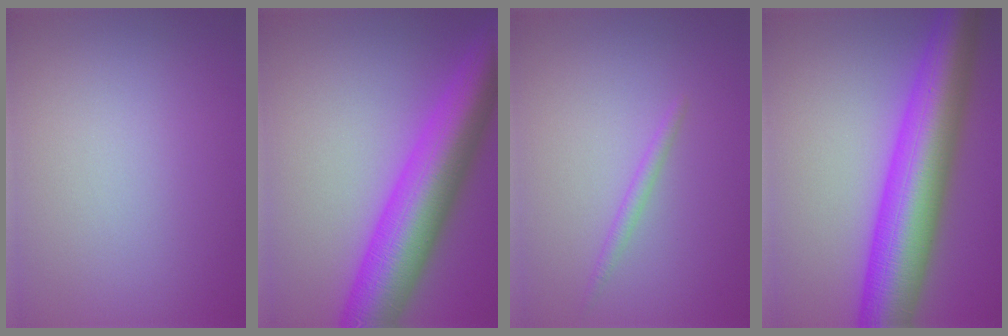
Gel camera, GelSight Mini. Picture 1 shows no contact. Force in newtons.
{"total": 10.7, "press": 10.7, "slide": 0.2}
{"total": 1.0, "press": 1.0, "slide": 0.1}
{"total": 11.3, "press": 11.3, "slide": 0.1}